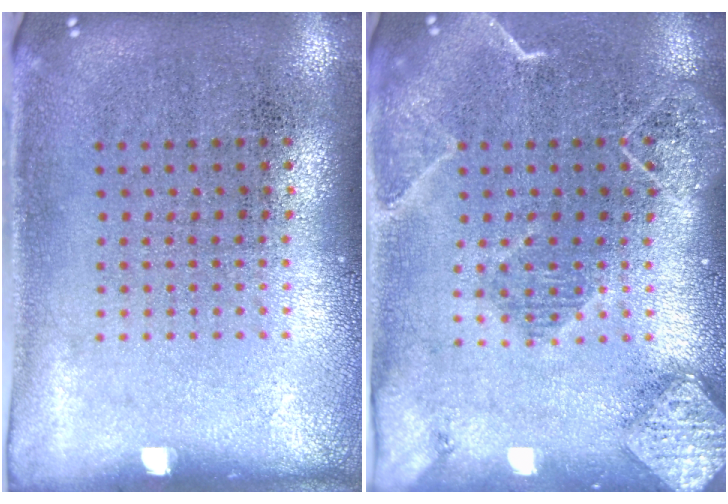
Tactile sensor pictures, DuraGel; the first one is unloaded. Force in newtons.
{"total": 2.3, "press": 2.0, "slide": 1.0}